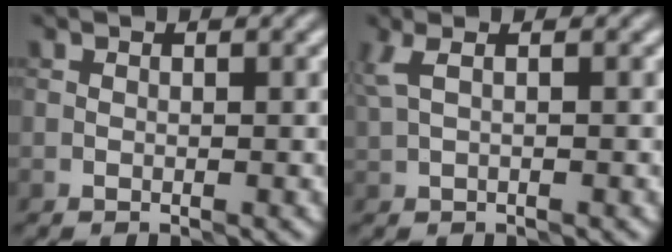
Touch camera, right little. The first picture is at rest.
{"total": 1.7, "force": [0.8, 0.4, 1.4], "torque": [-0.034, 0.004, 0.015]}